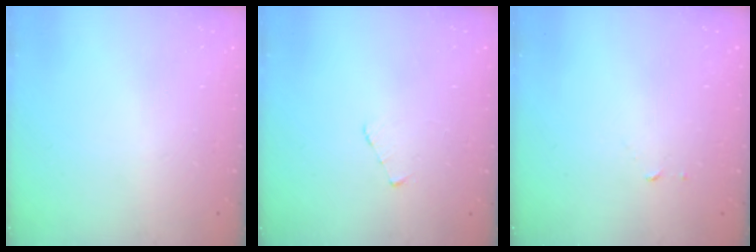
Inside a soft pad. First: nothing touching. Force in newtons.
{"total": 2.7, "press": 2.7, "slide": 0.3}
{"total": 2.5, "press": 2.5, "slide": 0.2}